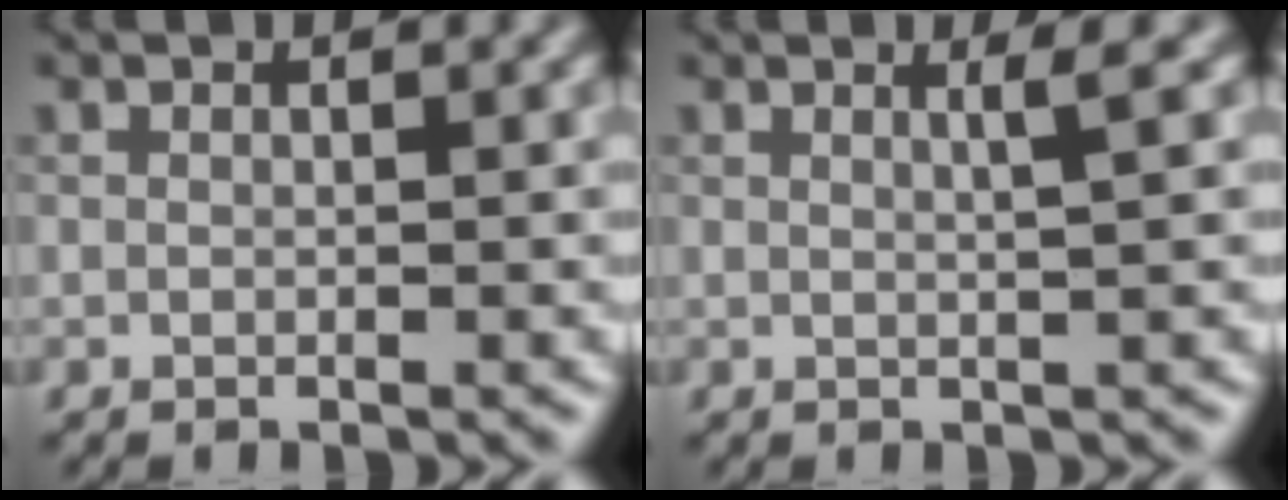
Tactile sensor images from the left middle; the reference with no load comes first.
{"total": 1.7, "force": [0.6, 0.4, 1.6], "torque": [-0.020, 0.004, 0.005]}